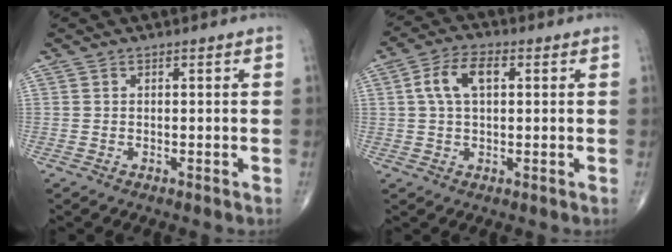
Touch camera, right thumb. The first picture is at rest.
{"total": 7.0, "force": [1.6, 3.7, 5.7], "torque": [-0.115, 0.015, 0.027]}